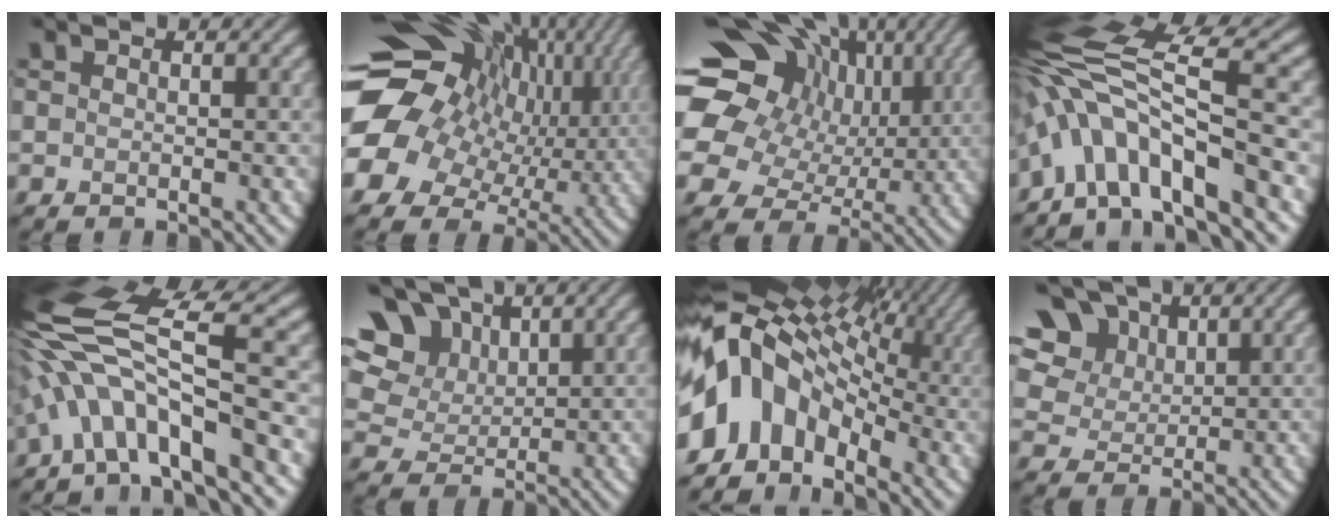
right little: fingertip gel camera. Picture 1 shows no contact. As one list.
[{"total": 18.9, "force": [2.9, 14.7, 11.6], "torque": [-0.233, 0.013, 0.046]}, {"total": 19.6, "force": [7.1, 15.6, 9.6], "torque": [-0.203, 0.042, 0.083]}, {"total": 11.4, "force": [-3.3, 3.6, 10.3], "torque": [-0.178, 0.030, -0.058]}, {"total": 11.8, "force": [-2.3, 3.4, 11.1], "torque": [-0.199, 0.026, -0.045]}, {"total": 16.3, "force": [7.8, 11.7, 8.1], "torque": [-0.192, 0.045, 0.136]}, {"total": 11.1, "force": [-1.7, 7.8, 7.6], "torque": [-0.138, 0.019, -0.052]}, {"total": 12.0, "force": [6.0, 8.7, 5.8], "torque": [-0.139, 0.036, 0.100]}]